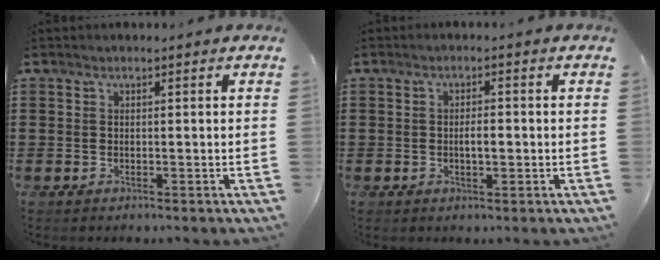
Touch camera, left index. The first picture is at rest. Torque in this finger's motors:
{"motor_torque": [0.70, 0.55, 0.10, 0.04]}